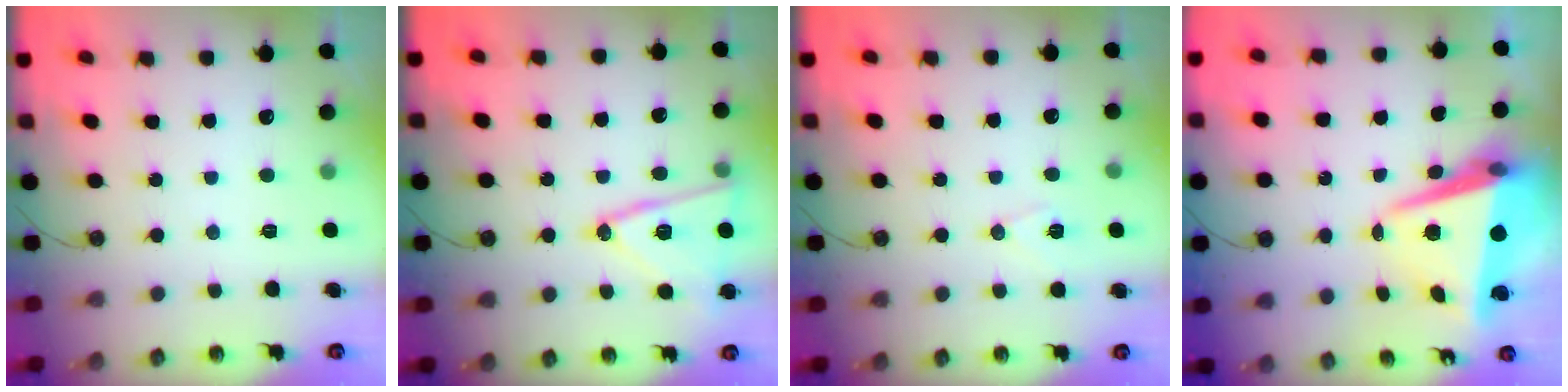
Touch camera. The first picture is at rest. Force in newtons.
{"total": 15.1, "press": 15.1, "slide": 0.6}
{"total": 6.0, "press": 5.2, "slide": 3.0}
{"total": 10.6, "press": 10.4, "slide": 2.0}